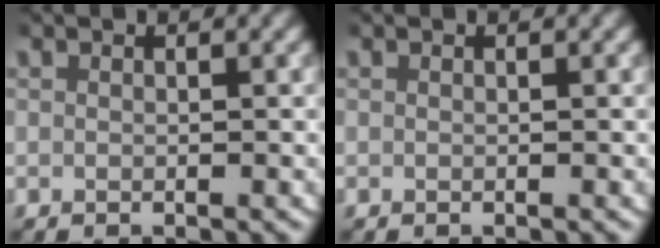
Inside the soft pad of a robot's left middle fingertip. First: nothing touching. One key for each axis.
{"total": 0.0}